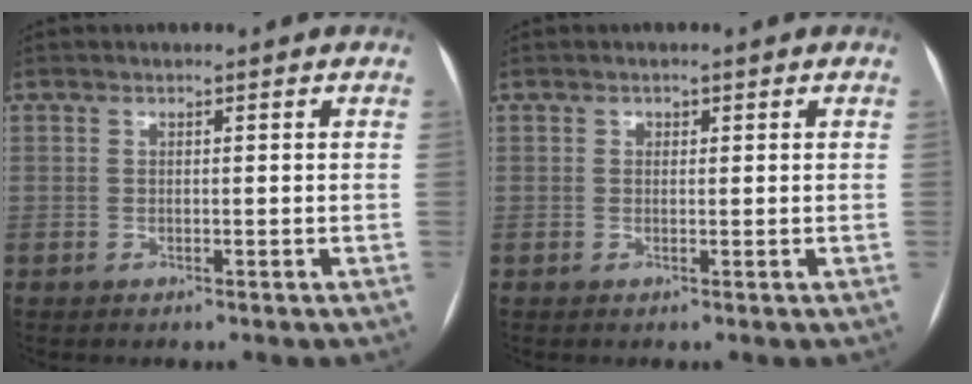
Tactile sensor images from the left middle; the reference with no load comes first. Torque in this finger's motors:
{"motor_torque": [0.00, 0.02, -0.01, -0.01]}